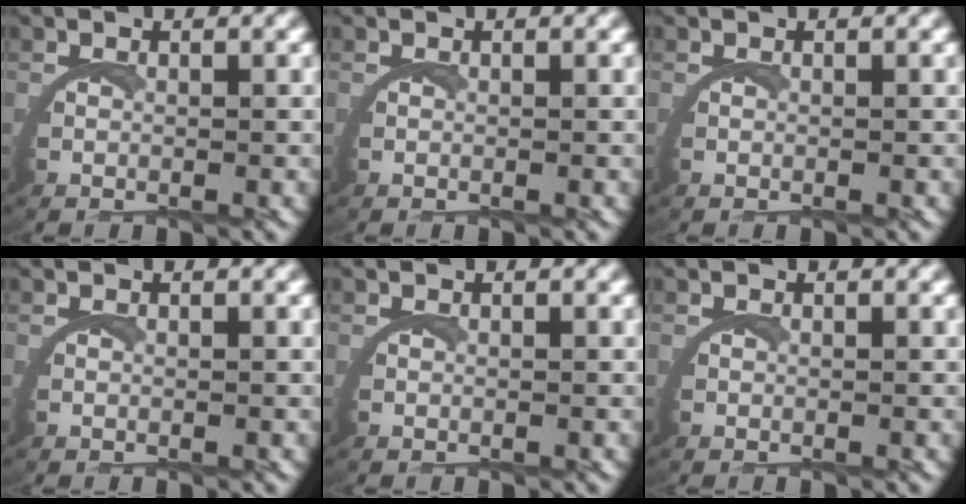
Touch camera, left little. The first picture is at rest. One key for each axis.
{"total": 0.0}
{"total": 0.0}
{"total": 0.0}
{"total": 0.0}
{"total": 0.0}